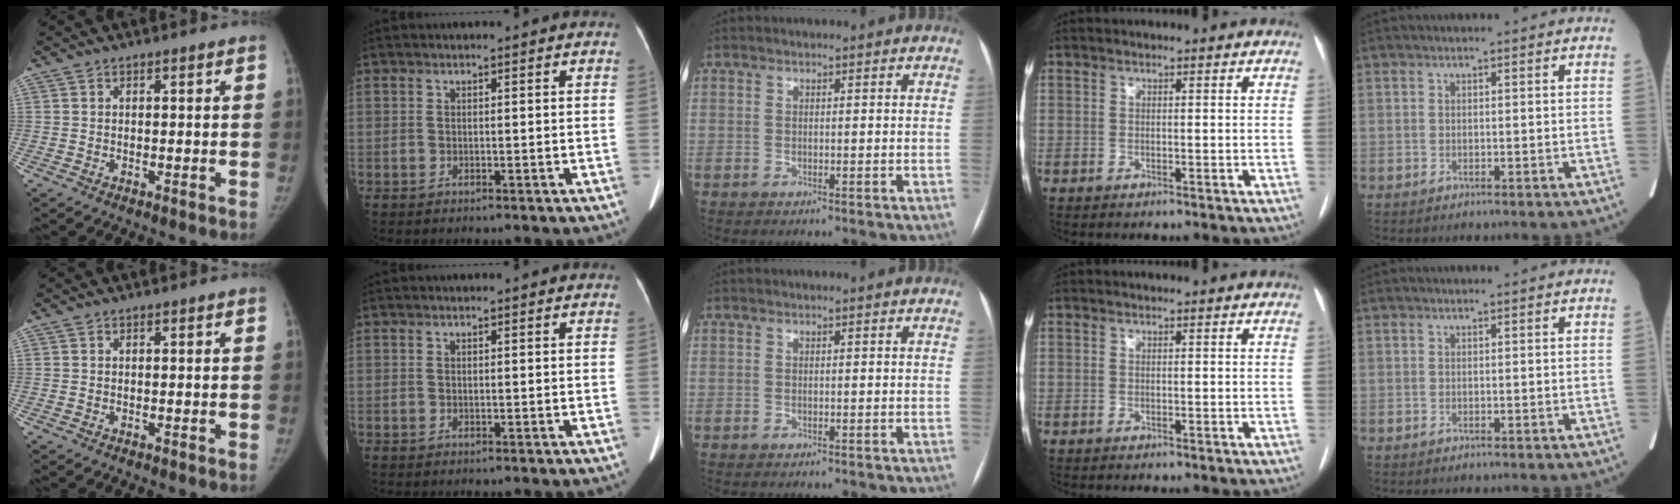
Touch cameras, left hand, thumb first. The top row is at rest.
{}